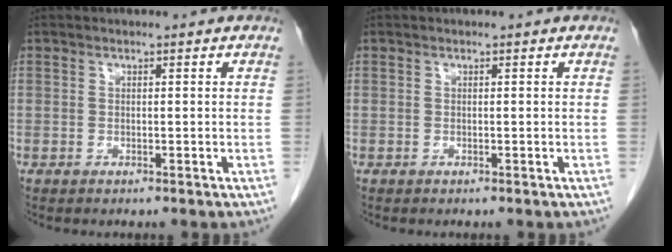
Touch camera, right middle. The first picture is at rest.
{"total": 0.0}